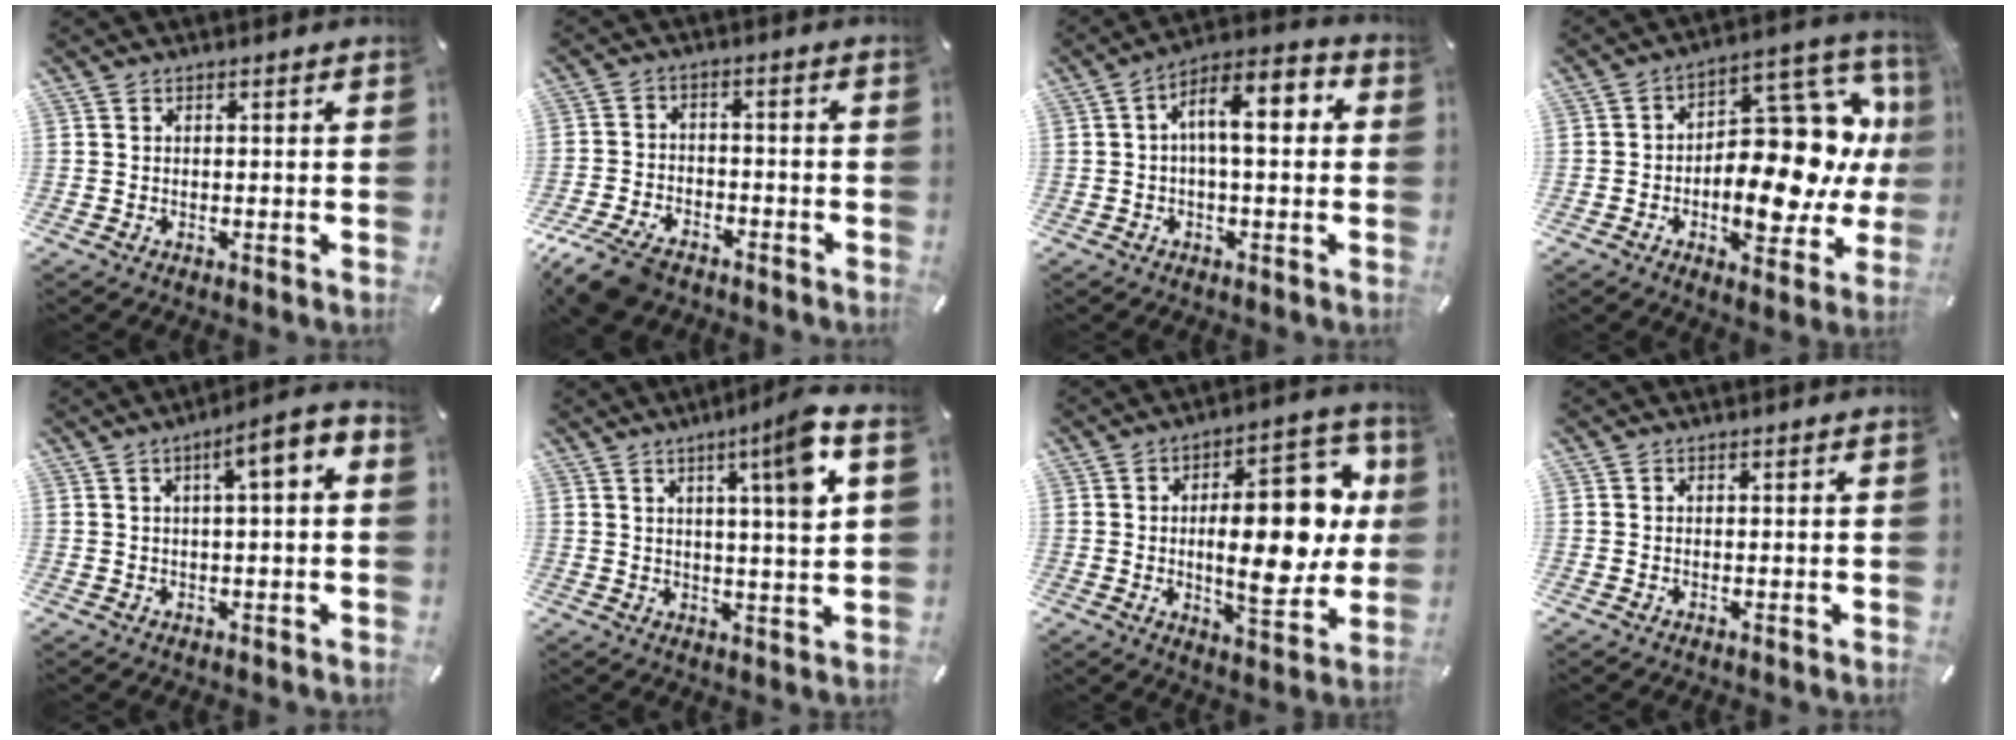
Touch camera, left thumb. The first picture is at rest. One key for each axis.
{"total": 8.9, "fx": -6.5, "fy": 4.4, "fz": 4.1, "tx": -0.082, "ty": 0.029, "tz": -0.121}
{"total": 9.9, "fx": 1.2, "fy": 4.1, "fz": 8.9, "tx": -0.143, "ty": 0.000, "tz": 0.016}
{"total": 21.1, "fx": 0.1, "fy": 12.3, "fz": 17.2, "tx": -0.214, "ty": -0.016, "tz": 0.015}
{"total": 6.4, "fx": 2.0, "fy": 1.2, "fz": 6.0, "tx": -0.084, "ty": -0.014, "tz": 0.024}
{"total": 9.8, "fx": 4.3, "fy": 0.2, "fz": 8.7, "tx": -0.127, "ty": -0.020, "tz": 0.058}
{"total": 21.3, "fx": 1.5, "fy": 9.6, "fz": 19.0, "tx": -0.257, "ty": -0.007, "tz": 0.021}
{"total": 0.0}